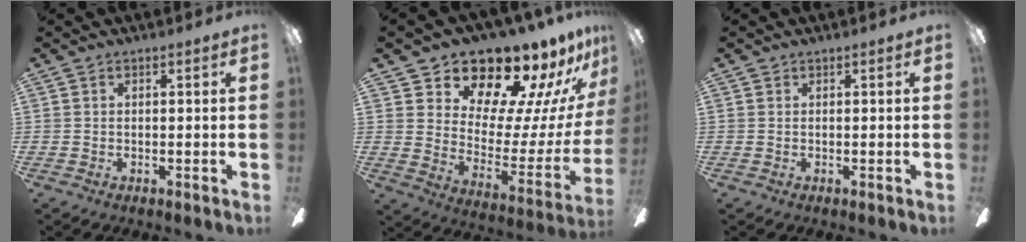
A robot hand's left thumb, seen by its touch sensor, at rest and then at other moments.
{"total": 17.6, "force": [15.5, 6.2, 5.5], "torque": [-0.079, -0.143, 0.267]}
{"total": 0.0}